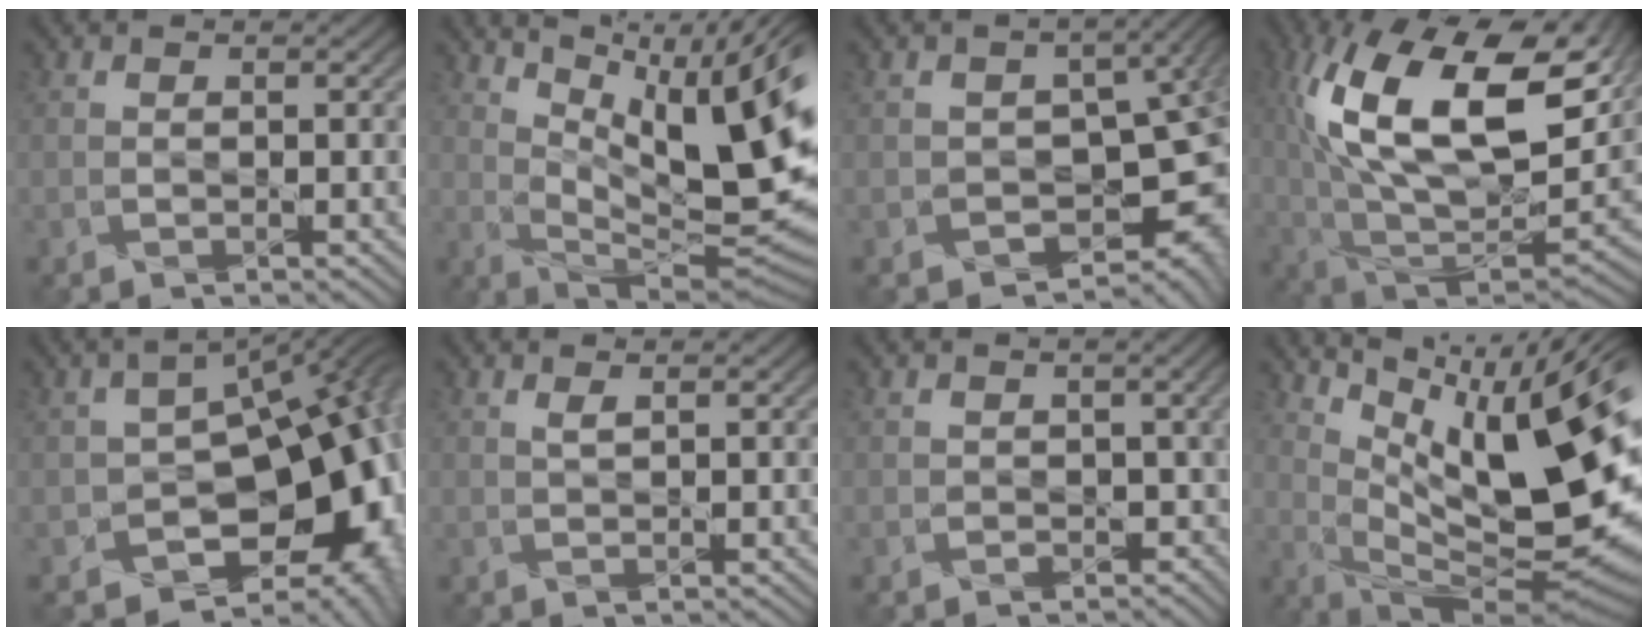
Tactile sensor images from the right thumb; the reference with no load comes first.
{"total": 15.9, "force": [6.2, 5.5, 13.6], "torque": [-0.191, 0.005, 0.113]}
{"total": 9.9, "force": [-2.2, 7.1, 6.5], "torque": [-0.064, -0.040, -0.017]}
{"total": 18.8, "force": [7.0, 9.6, 14.7], "torque": [-0.315, 0.030, 0.125]}
{"total": 14.1, "force": [-4.8, 9.0, 9.7], "torque": [-0.112, -0.032, -0.061]}
{"total": 1.0, "force": [0.7, 0.3, 0.6], "torque": [-0.006, 0.002, 0.013]}
{"total": 1.1, "force": [-0.1, 1.1, -0.1], "torque": [0.007, -0.007, 0.005]}
{"total": 16.3, "force": [5.6, 4.6, 14.6], "torque": [-0.229, -0.004, 0.125]}